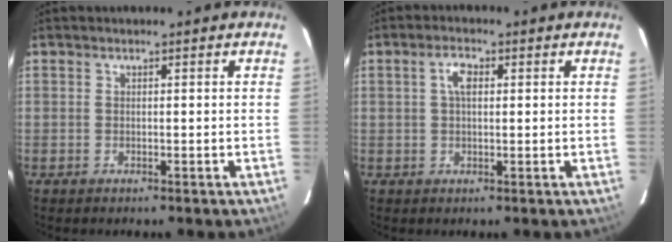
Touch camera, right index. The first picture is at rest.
{"total": 3.1, "force": [0.7, 1.5, 2.6], "torque": [-0.051, 0.010, 0.013]}